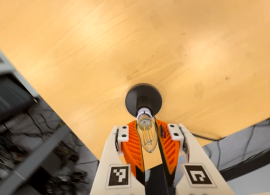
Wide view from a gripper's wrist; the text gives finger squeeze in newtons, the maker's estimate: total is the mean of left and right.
{"total": 24.5, "left": 24.3, "right": 24.8}